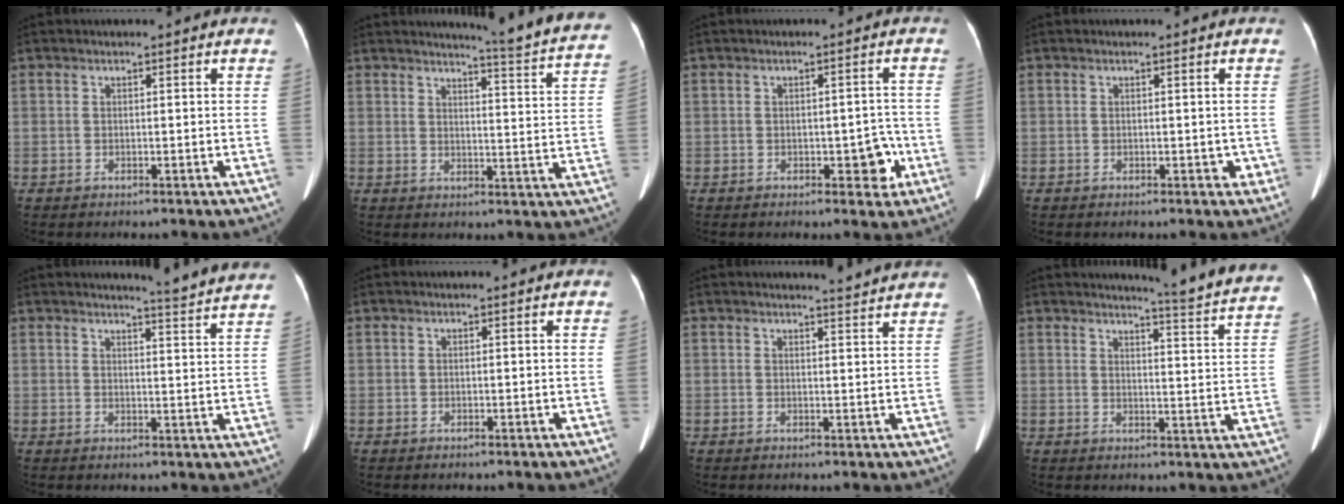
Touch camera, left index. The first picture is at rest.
{"total": 13.6, "force": [13.0, -1.2, 4.1], "torque": [-0.051, -0.080, 0.134]}
{"total": 4.1, "force": [-1.5, 2.0, 3.2], "torque": [-0.028, 0.012, -0.015]}
{"total": 1.3, "force": [-0.4, 1.0, 0.8], "torque": [-0.001, 0.003, -0.004]}
{"total": 8.1, "force": [7.9, -1.2, 1.5], "torque": [-0.032, -0.034, 0.081]}
{"total": 0.0}
{"total": 3.0, "force": [2.9, -0.8, 0.3], "torque": [-0.011, -0.012, 0.030]}
{"total": 12.7, "force": [12.2, -1.1, 3.1], "torque": [-0.039, -0.075, 0.125]}